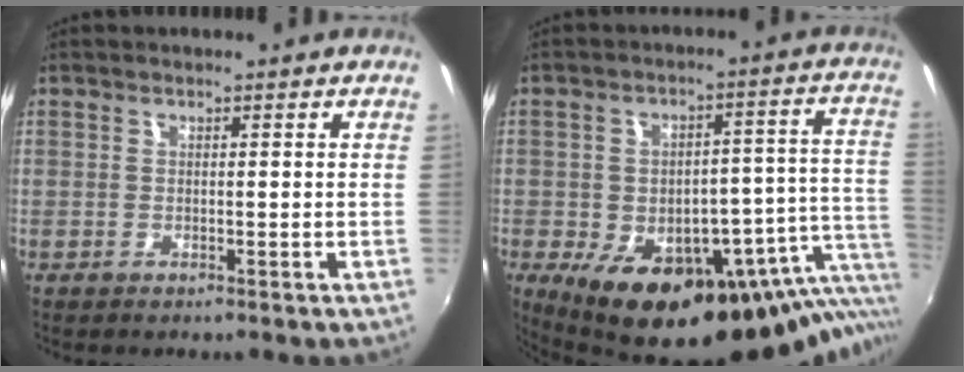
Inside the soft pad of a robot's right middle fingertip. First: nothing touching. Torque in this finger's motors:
{"motor_torque": [1.14, -1.00, 0.80, 0.21]}